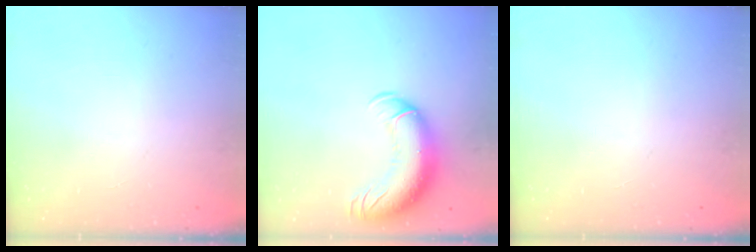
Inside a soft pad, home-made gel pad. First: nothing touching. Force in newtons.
{"total": 14.6, "press": 14.2, "slide": 3.3}
{"total": 0.0}